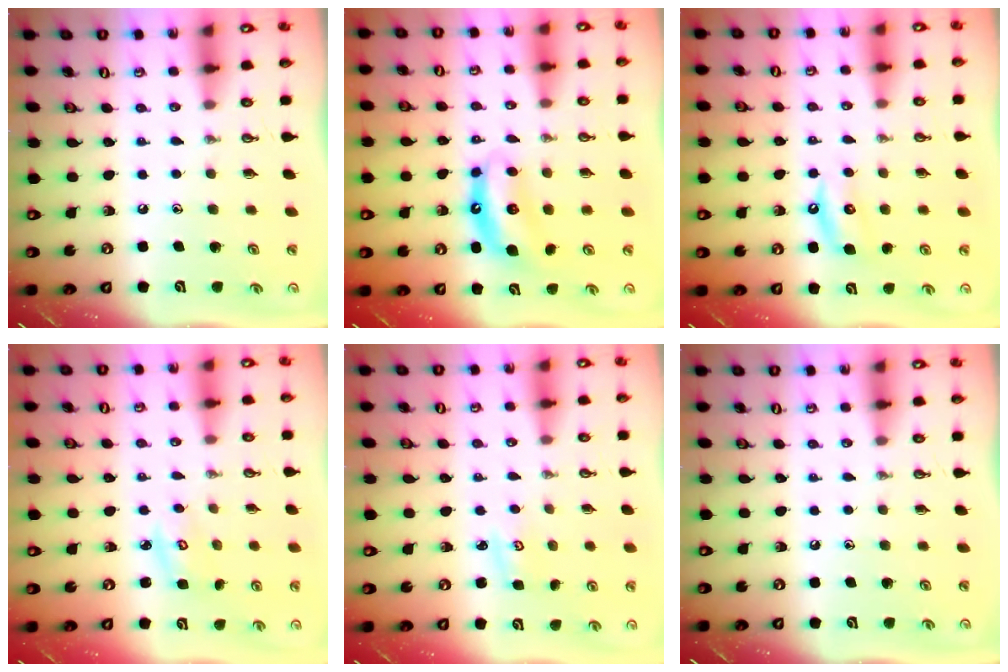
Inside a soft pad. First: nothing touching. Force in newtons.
{"total": 7.9, "press": 7.9, "slide": 0.4}
{"total": 4.3, "press": 4.3, "slide": 0.4}
{"total": 3.4, "press": 3.4, "slide": 0.3}
{"total": 2.6, "press": 2.6, "slide": 0.2}
{"total": 0.0}